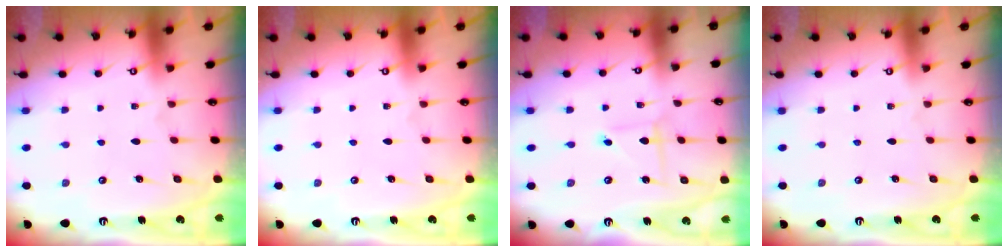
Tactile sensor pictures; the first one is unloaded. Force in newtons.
{"total": 0.0}
{"total": 1.8, "press": 1.8, "slide": 0.2}
{"total": 0.0}